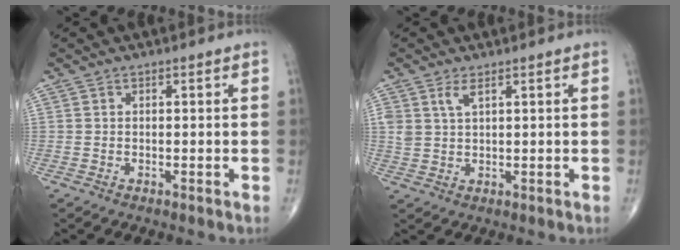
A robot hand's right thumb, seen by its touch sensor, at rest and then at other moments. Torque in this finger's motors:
{"motor_torque": [-0.10, 0.19, 0.16, 0.21, 0.02]}